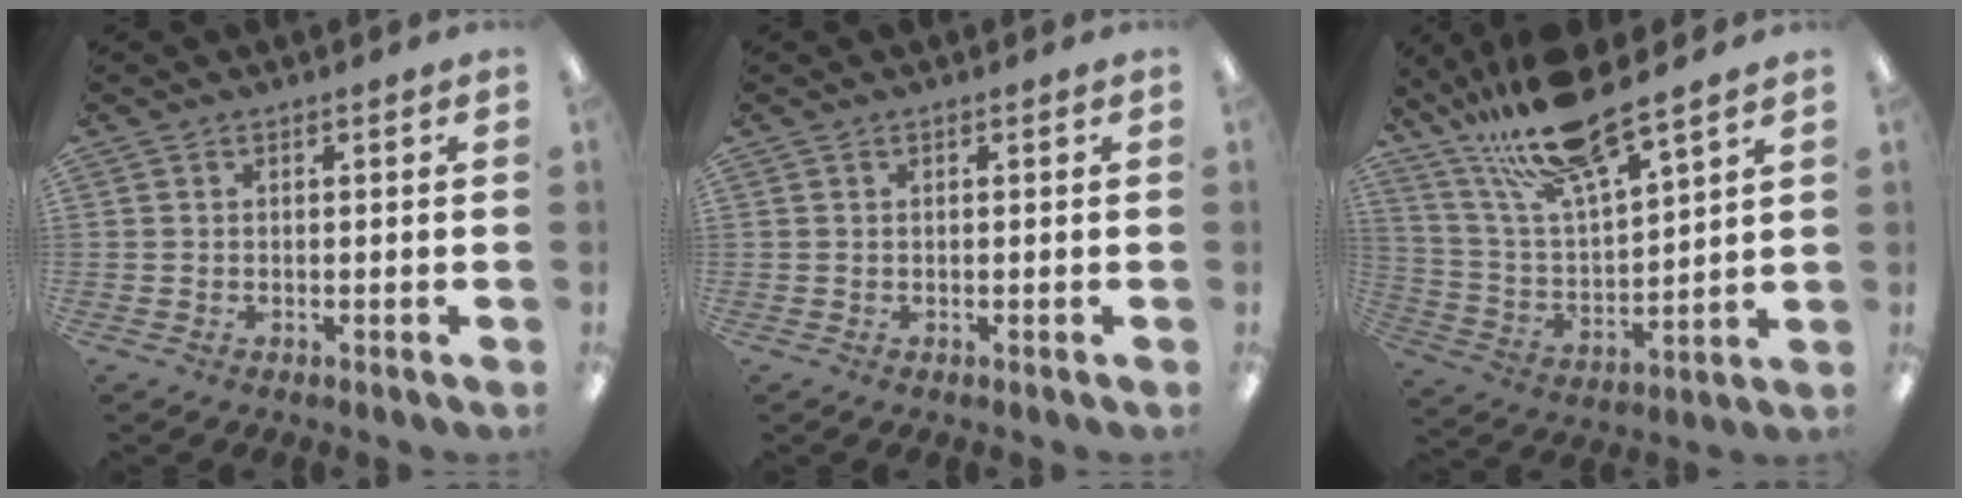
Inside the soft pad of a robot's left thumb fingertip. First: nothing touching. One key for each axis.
{"total": 0.0}
{"total": 17.8, "fx": 14.8, "fy": 3.3, "fz": 9.3, "tx": -0.194, "ty": -0.079, "tz": 0.260}